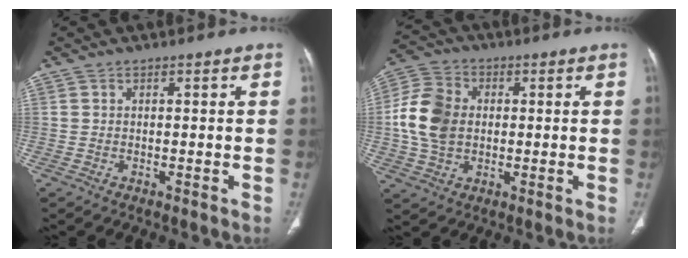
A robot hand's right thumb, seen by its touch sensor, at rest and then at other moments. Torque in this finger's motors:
{"motor_torque": [1.05, 1.05, 0.10, -0.05, 0.11]}